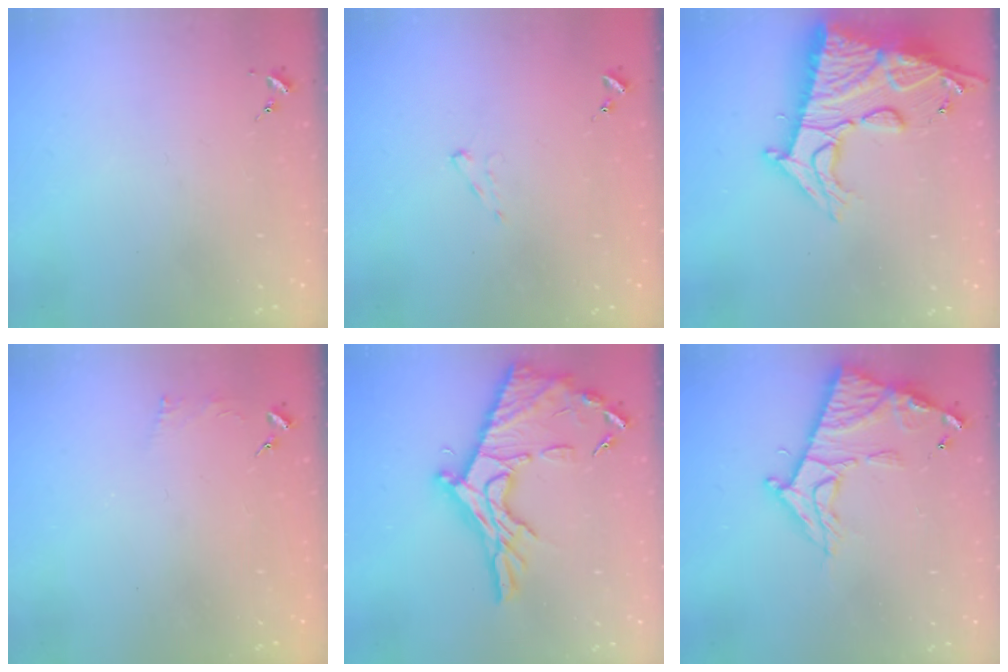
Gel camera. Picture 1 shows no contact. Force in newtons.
{"total": 5.4, "press": 5.4, "slide": 0.5}
{"total": 22.6, "press": 22.5, "slide": 2.2}
{"total": 2.4, "press": 2.4, "slide": 0.3}
{"total": 20.1, "press": 20.1, "slide": 1.5}
{"total": 13.3, "press": 13.3, "slide": 1.1}